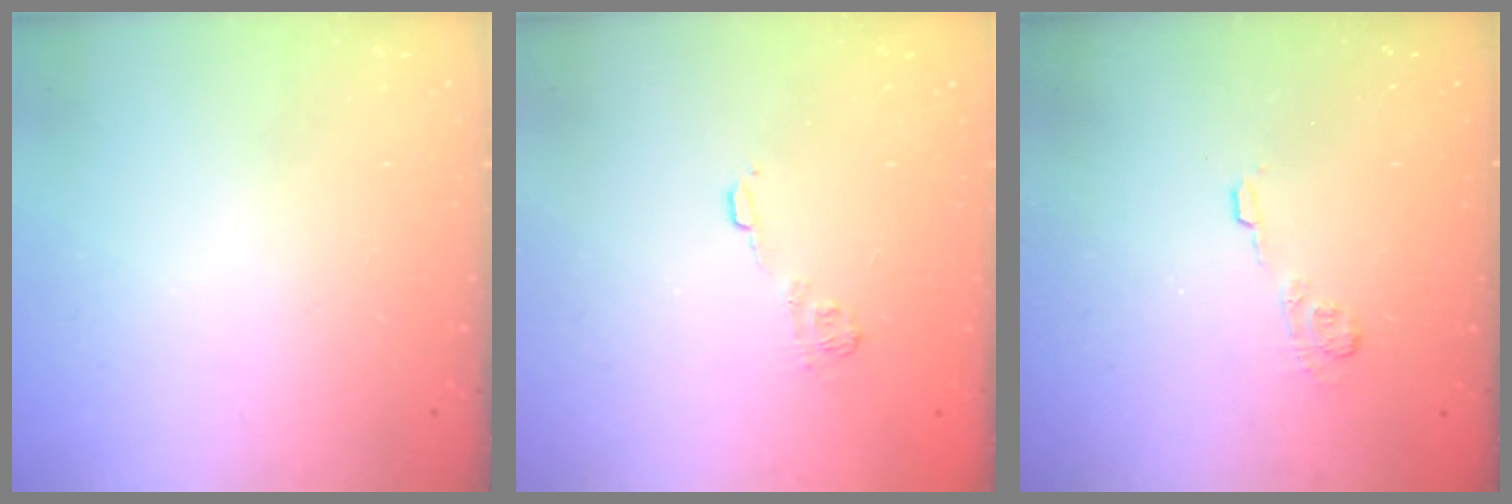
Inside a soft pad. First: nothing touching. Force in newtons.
{"total": 7.6, "press": 7.5, "slide": 1.0}
{"total": 5.2, "press": 5.1, "slide": 0.9}